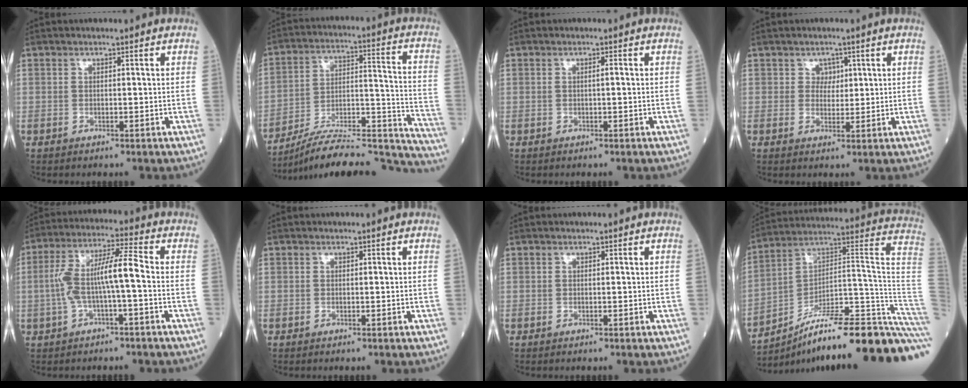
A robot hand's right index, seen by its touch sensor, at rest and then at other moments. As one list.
[{"total": 24.7, "force": [-23.4, 1.9, 7.7], "torque": [-0.074, 0.027, -0.346]}, {"total": 0.7, "force": [0.1, 0.0, 0.7], "torque": [-0.014, 0.000, 0.001]}, {"total": 2.1, "force": [0.9, 1.8, 0.8], "torque": [-0.002, -0.002, 0.011]}, {"total": 8.9, "force": [-1.1, 0.9, 8.8], "torque": [-0.176, 0.031, -0.024]}, {"total": 0.0}, {"total": 0.0}, {"total": 27.8, "force": [-21.2, 0.6, 17.9], "torque": [-0.138, 0.040, -0.317]}]